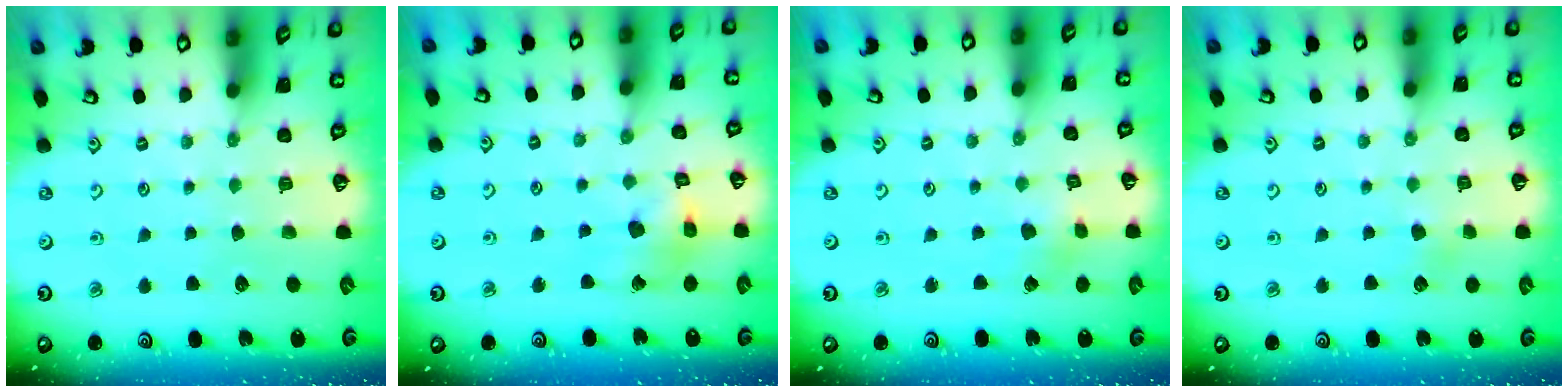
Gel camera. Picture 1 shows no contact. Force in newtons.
{"total": 11.2, "press": 11.1, "slide": 1.5}
{"total": 2.4, "press": 2.4, "slide": 0.3}
{"total": 2.9, "press": 2.8, "slide": 0.3}